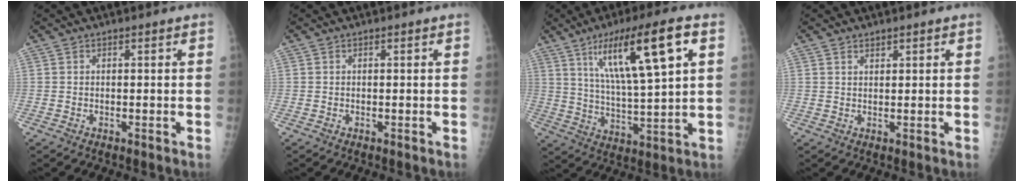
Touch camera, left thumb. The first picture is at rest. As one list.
[{"total": 0.0}, {"total": 18.0, "force": [7.5, 3.5, 16.0], "torque": [-0.270, -0.015, 0.132]}, {"total": 1.5, "force": [1.1, 0.8, 0.6], "torque": [-0.003, -0.007, 0.018]}]